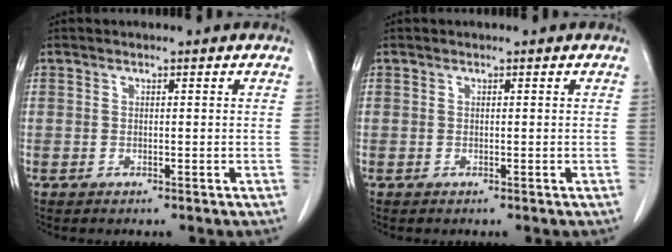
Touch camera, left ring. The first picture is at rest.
{"total": 0.0}